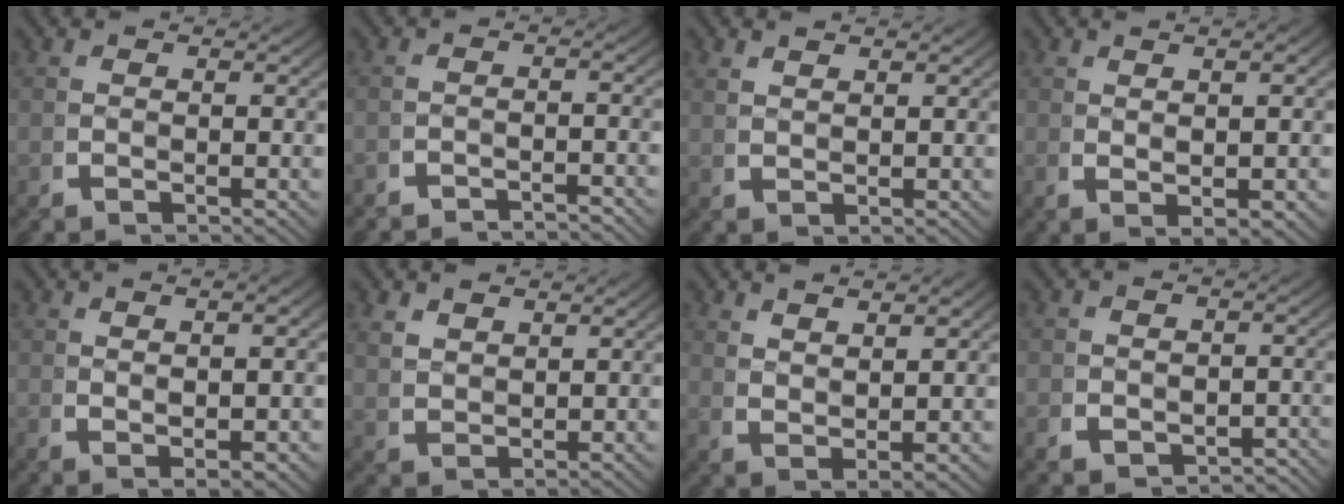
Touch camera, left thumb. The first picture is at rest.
{"total": 3.3, "force": [-3.2, 0.4, 0.2], "torque": [0.007, -0.006, -0.060]}
{"total": 1.3, "force": [1.3, 0.1, 0.2], "torque": [0.004, 0.006, 0.028]}
{"total": 3.0, "force": [0.7, 0.9, 2.7], "torque": [-0.039, 0.003, 0.013]}
{"total": 2.8, "force": [0.3, 0.9, 2.7], "torque": [-0.037, 0.003, 0.006]}
{"total": 1.9, "force": [1.6, 0.9, 0.6], "torque": [-0.003, 0.001, 0.039]}
{"total": 2.9, "force": [2.1, 0.9, 1.8], "torque": [-0.027, 0.000, 0.043]}
{"total": 3.2, "force": [-2.3, 2.1, 0.8], "torque": [-0.003, -0.014, -0.036]}